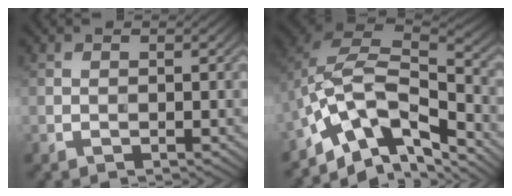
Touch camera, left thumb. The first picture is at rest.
{"total": 12.9, "force": [-7.2, 6.4, 8.6], "torque": [-0.178, 0.009, -0.134]}